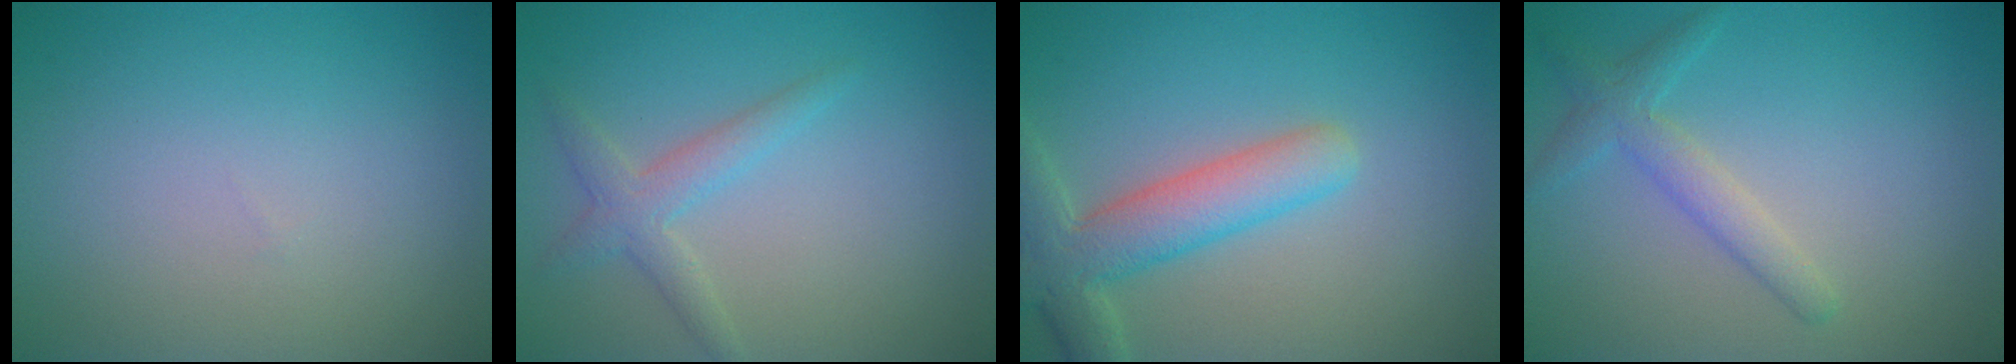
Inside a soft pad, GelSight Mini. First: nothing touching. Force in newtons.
{"total": 2.4, "press": 2.4, "slide": 0.2}
{"total": 5.4, "press": 5.4, "slide": 0.4}
{"total": 2.5, "press": 2.5, "slide": 0.2}